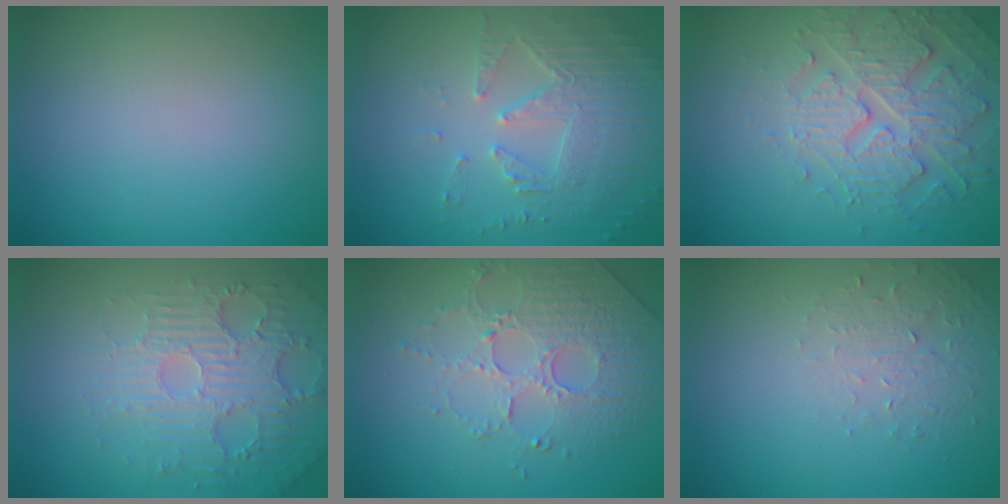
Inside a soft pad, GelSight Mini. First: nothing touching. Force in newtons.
{"total": 4.2, "press": 3.6, "slide": 2.3}
{"total": 4.6, "press": 4.4, "slide": 1.1}
{"total": 4.5, "press": 3.7, "slide": 2.6}
{"total": 5.0, "press": 3.6, "slide": 3.4}
{"total": 1.6, "press": 0.9, "slide": 1.3}